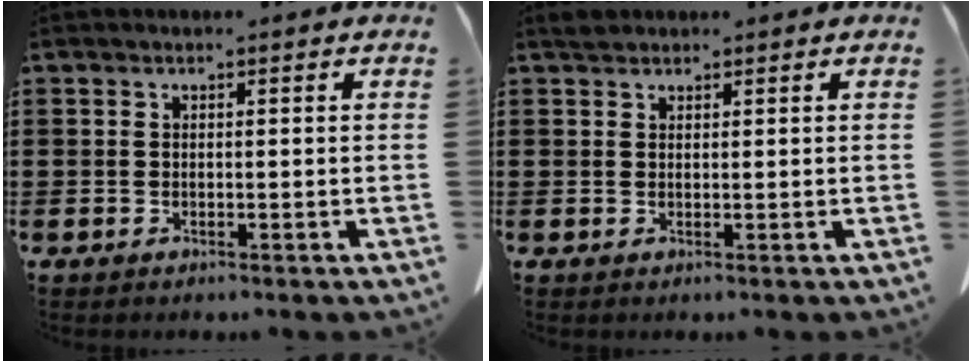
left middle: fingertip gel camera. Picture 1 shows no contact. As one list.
[{"total": 1.3, "force": [1.2, 0.6, 0.3], "torque": [-0.010, 0.001, 0.024]}]